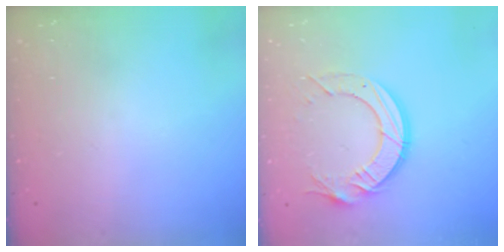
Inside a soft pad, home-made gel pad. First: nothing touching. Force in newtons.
{"total": 12.1, "press": 12.1, "slide": 1.0}